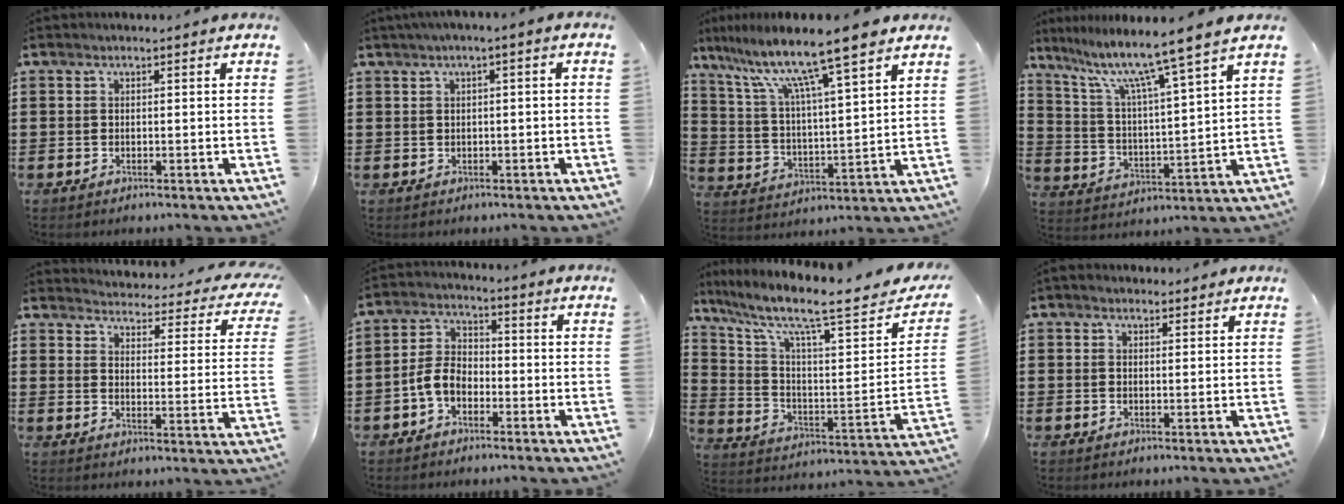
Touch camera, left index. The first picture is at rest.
{"total": 1.5, "force": [-0.4, 0.1, 1.4], "torque": [-0.022, -0.003, -0.009]}
{"total": 11.0, "force": [8.7, -0.1, 6.8], "torque": [-0.163, -0.048, 0.141]}
{"total": 9.6, "force": [7.8, -0.9, 5.5], "torque": [-0.138, -0.052, 0.123]}
{"total": 3.3, "force": [3.2, 0.0, 0.8], "torque": [-0.028, -0.036, 0.048]}
{"total": 5.0, "force": [-2.3, 3.1, 3.1], "torque": [-0.085, 0.005, -0.053]}
{"total": 10.1, "force": [7.7, 1.8, 6.3], "torque": [-0.140, -0.058, 0.120]}
{"total": 1.5, "force": [1.3, 0.6, 0.3], "torque": [-0.008, 0.006, 0.026]}